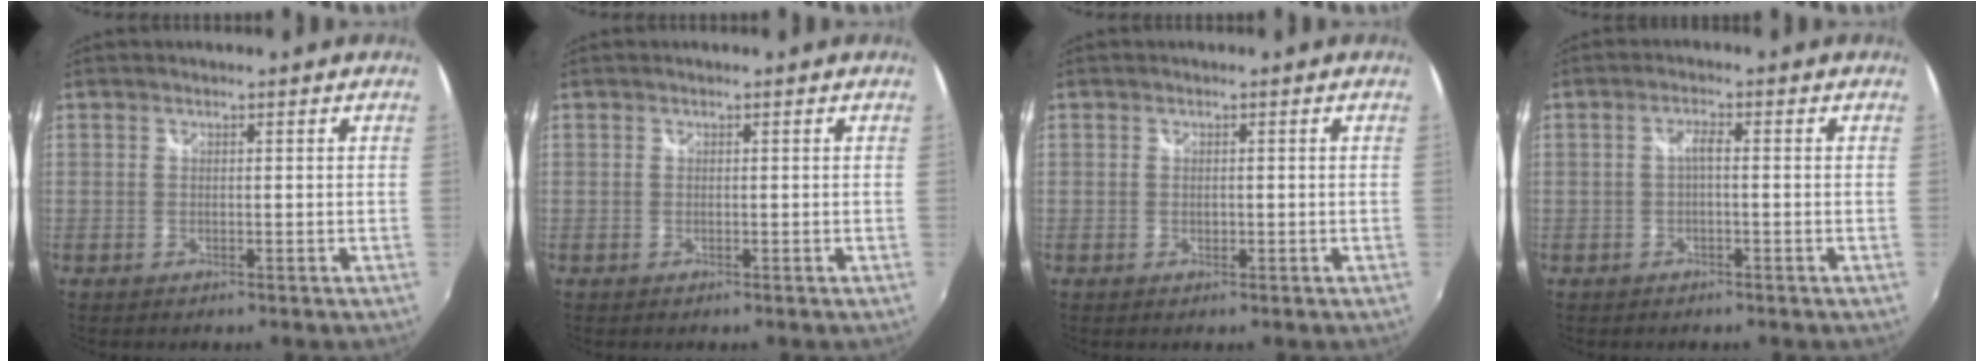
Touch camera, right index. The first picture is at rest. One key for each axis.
{"total": 0.0}
{"total": 0.7, "fx": -0.1, "fy": 0.5, "fz": 0.5, "tx": -0.009, "ty": -0.001, "tz": -0.002}
{"total": 1.9, "fx": -0.4, "fy": 0.4, "fz": 1.8, "tx": -0.035, "ty": 0.007, "tz": -0.008}